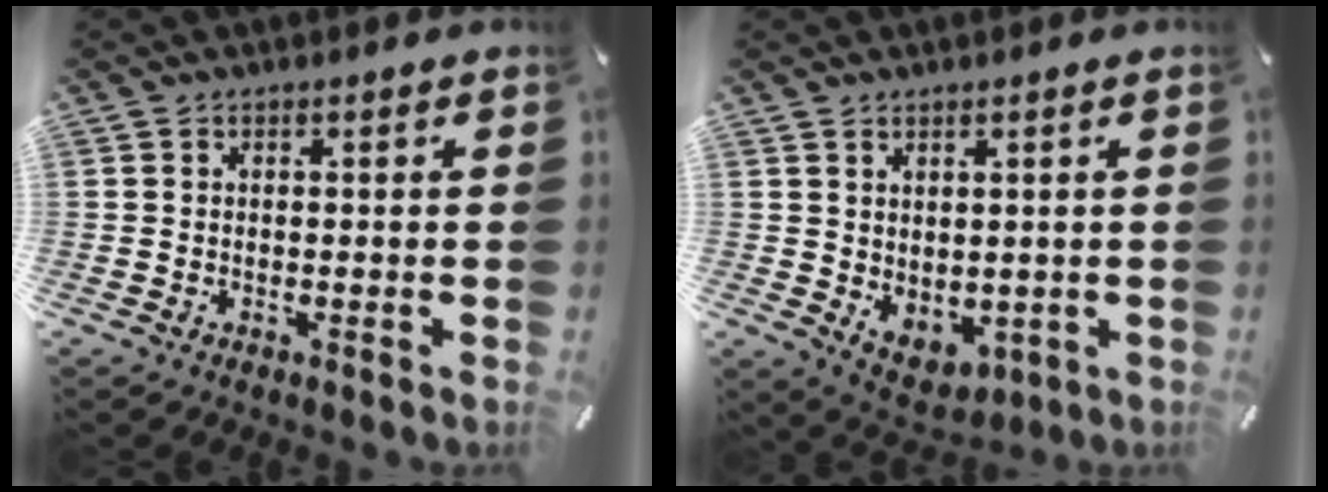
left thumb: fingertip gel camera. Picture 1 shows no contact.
{"total": 3.6, "force": [2.0, 2.8, 1.1], "torque": [-0.010, -0.015, 0.039]}